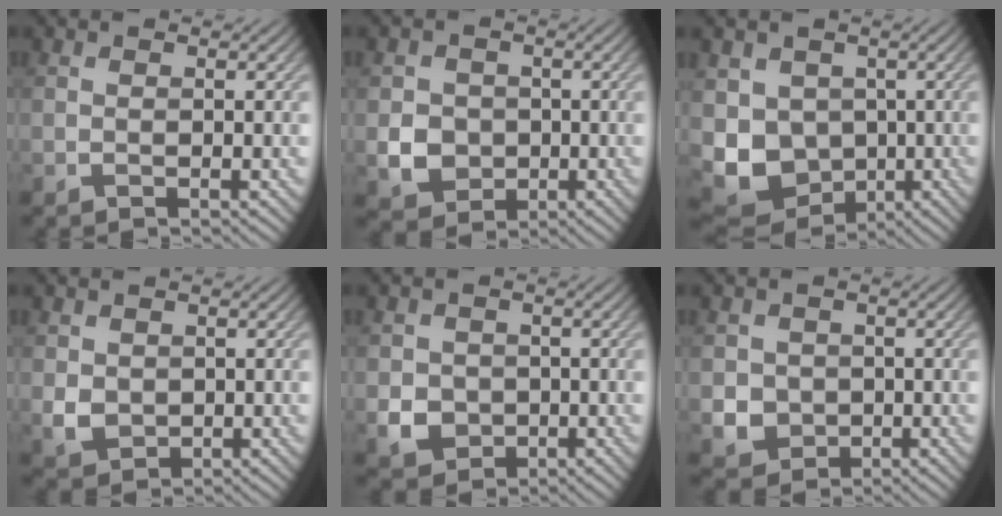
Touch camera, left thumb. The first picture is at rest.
{"total": 5.0, "force": [-0.7, 4.6, 1.9], "torque": [-0.045, -0.008, -0.028]}
{"total": 9.4, "force": [-1.0, 8.2, 4.6], "torque": [-0.118, -0.031, -0.021]}
{"total": 3.0, "force": [0.5, 2.6, 1.4], "torque": [-0.039, -0.008, 0.014]}
{"total": 4.1, "force": [-0.7, 3.7, 1.5], "torque": [-0.039, -0.012, -0.018]}
{"total": 3.9, "force": [-0.2, 3.7, 1.2], "torque": [-0.036, -0.012, -0.010]}